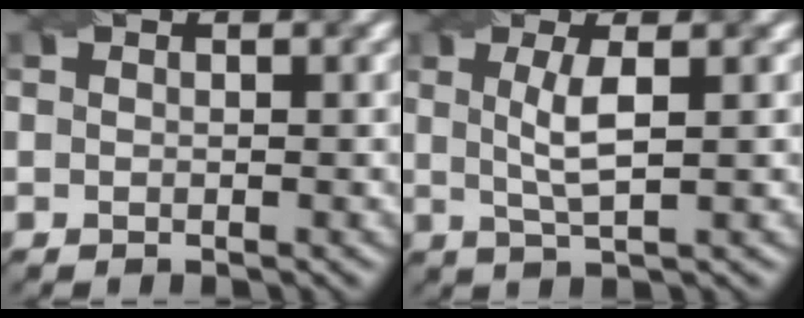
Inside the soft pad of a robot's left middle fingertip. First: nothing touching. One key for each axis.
{"total": 3.3, "fx": 0.7, "fy": 0.7, "fz": 3.2, "tx": -0.066, "ty": 0.000, "tz": 0.014}